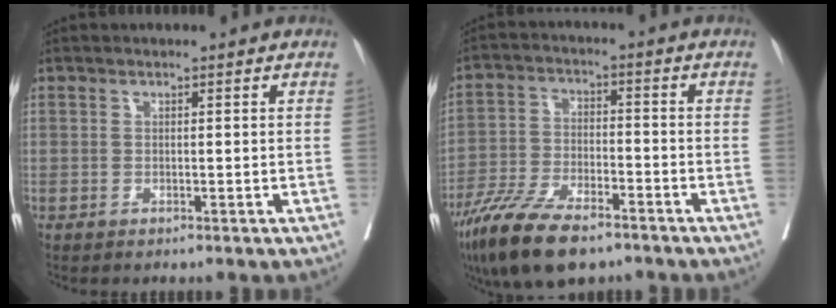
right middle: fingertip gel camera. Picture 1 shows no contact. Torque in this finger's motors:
{"motor_torque": [1.16, -0.98, 0.44, 0.17]}